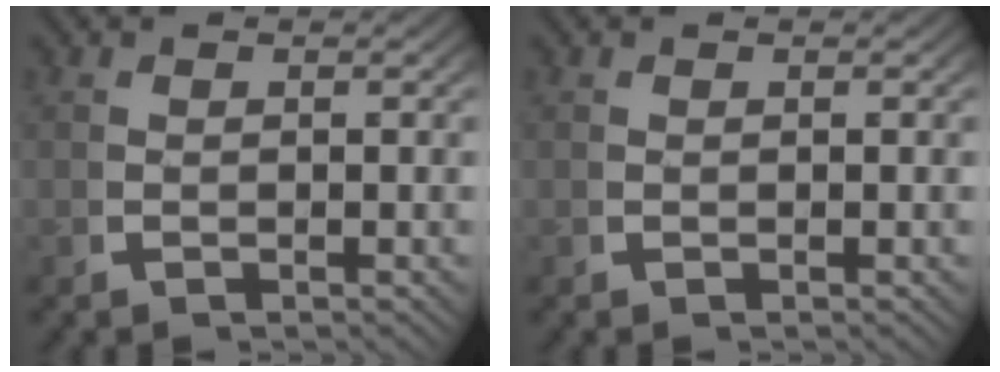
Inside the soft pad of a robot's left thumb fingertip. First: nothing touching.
{"total": 0.0}